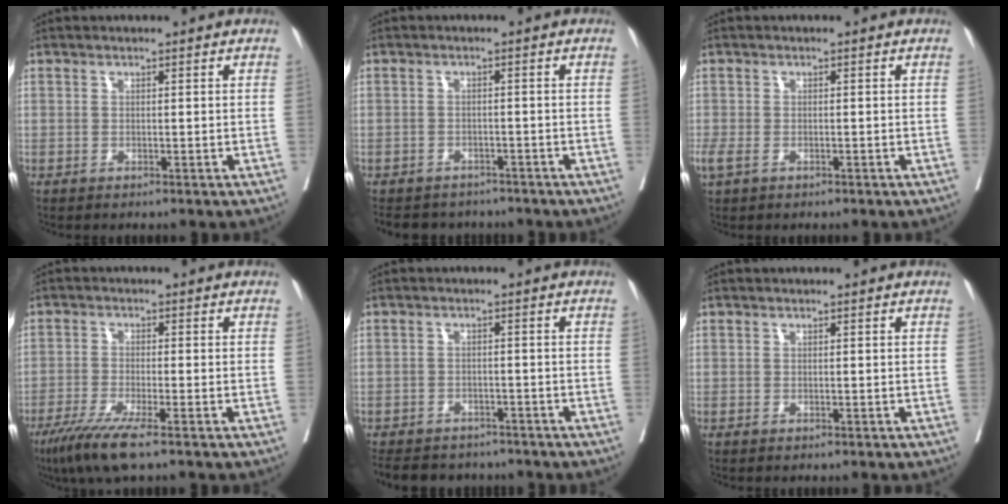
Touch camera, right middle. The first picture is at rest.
{"total": 7.7, "force": [-7.0, 3.1, 1.2], "torque": [-0.019, 0.001, -0.089]}
{"total": 2.1, "force": [-0.8, 1.2, 1.5], "torque": [-0.046, -0.006, -0.012]}
{"total": 7.0, "force": [-4.7, 0.1, 5.2], "torque": [-0.093, -0.019, -0.085]}
{"total": 10.7, "force": [-9.3, 4.4, 3.0], "torque": [-0.060, -0.001, -0.120]}
{"total": 0.0}